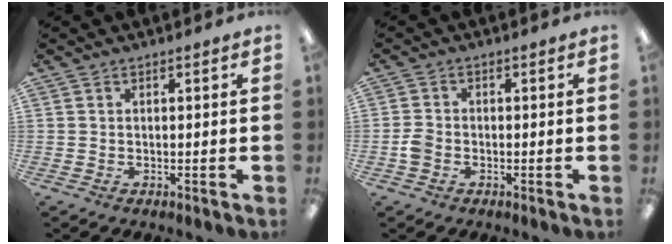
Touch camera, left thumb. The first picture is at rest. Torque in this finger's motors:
{"motor_torque": [-0.08, 0.09, 0.05, -0.03, 0.01]}